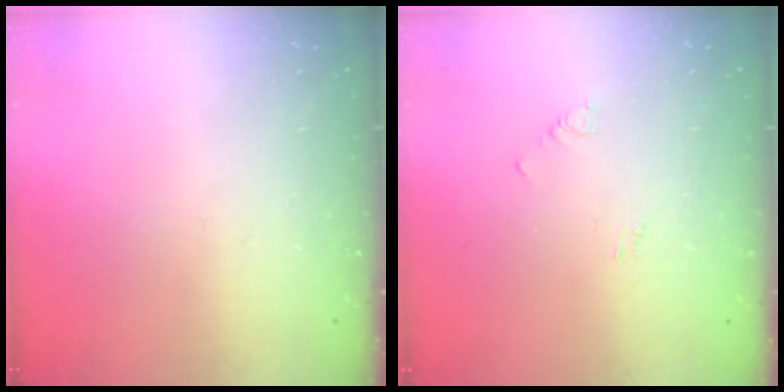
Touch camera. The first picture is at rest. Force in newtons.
{"total": 3.1, "press": 3.1, "slide": 0.5}